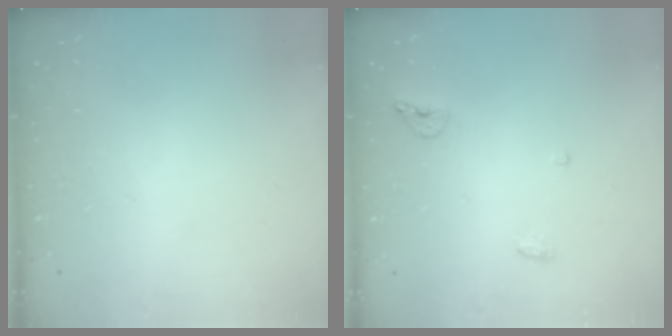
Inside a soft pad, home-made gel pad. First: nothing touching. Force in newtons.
{"total": 6.2, "press": 6.1, "slide": 1.1}